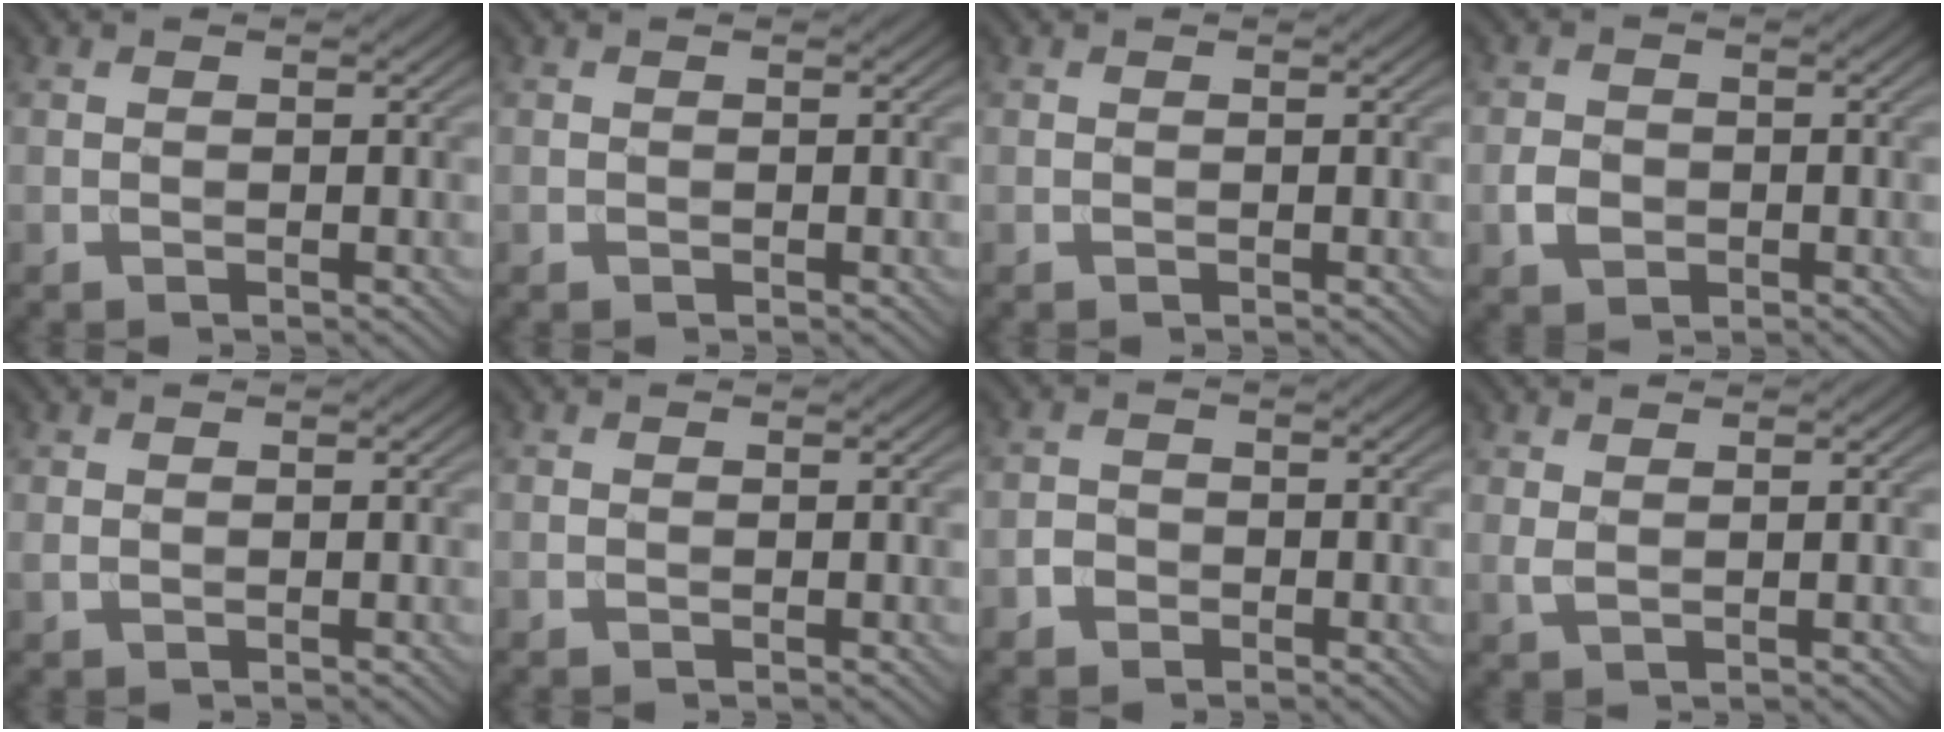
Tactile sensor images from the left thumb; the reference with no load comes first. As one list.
[{"total": 0.0}, {"total": 0.0}, {"total": 2.4, "force": [-0.7, 1.9, 1.2], "torque": [-0.025, -0.004, -0.019]}, {"total": 0.7, "force": [0.3, 0.4, 0.4], "torque": [-0.014, 0.000, 0.007]}, {"total": 0.0}, {"total": 1.8, "force": [-1.0, 1.3, 0.5], "torque": [-0.006, 0.002, -0.026]}, {"total": 1.3, "force": [0.9, 0.3, 0.9], "torque": [-0.029, -0.002, 0.020]}]